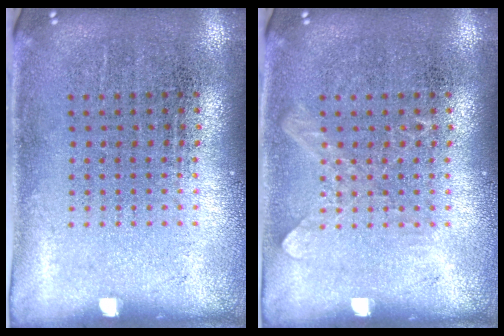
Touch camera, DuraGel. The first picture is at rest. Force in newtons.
{"total": 0.8, "press": 0.8, "slide": 0.2}